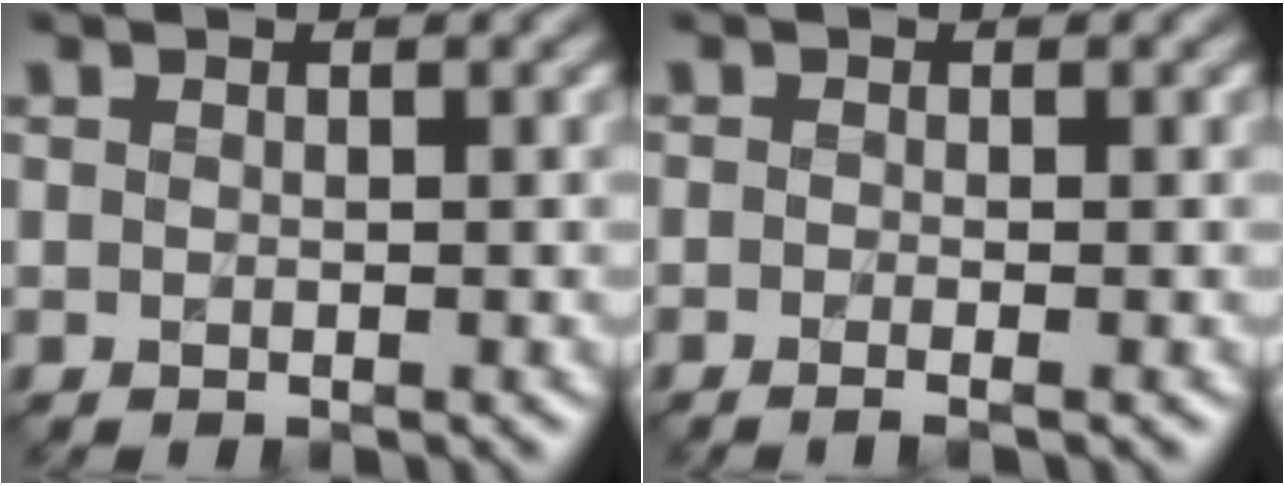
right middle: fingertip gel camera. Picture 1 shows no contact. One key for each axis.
{"total": 1.2, "fx": -0.6, "fy": 0.3, "fz": 1.0, "tx": -0.013, "ty": -0.009, "tz": -0.017}